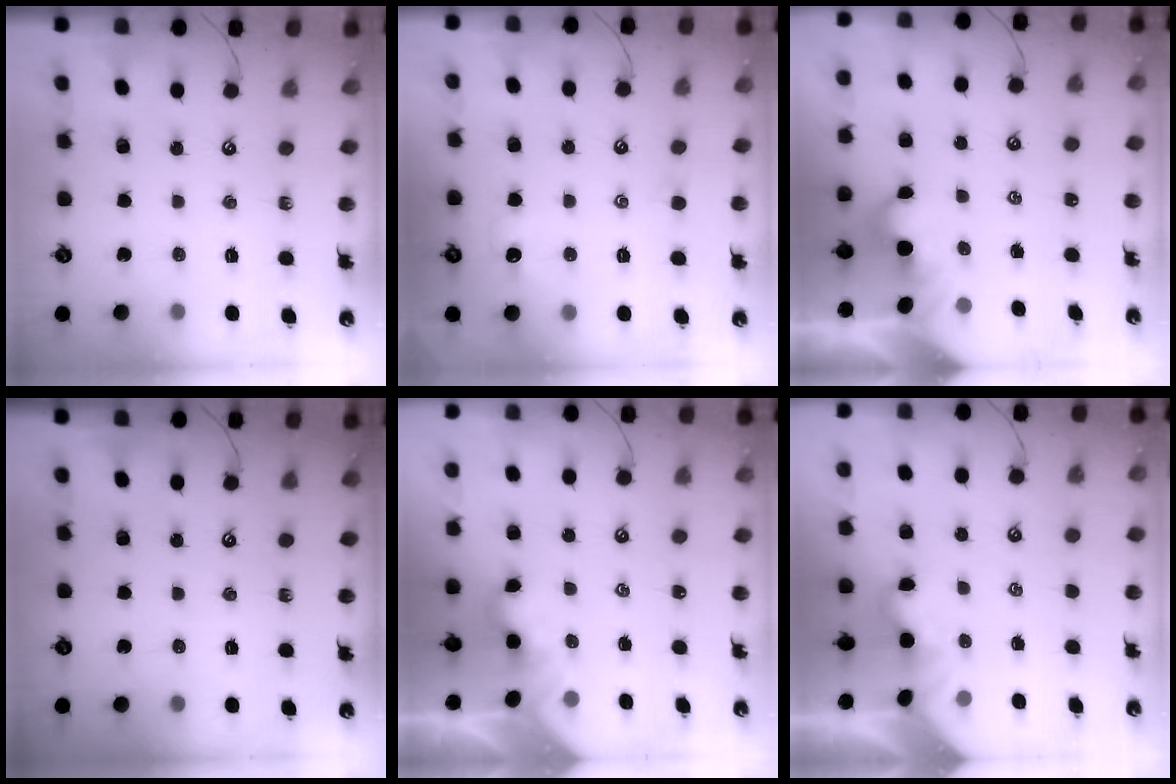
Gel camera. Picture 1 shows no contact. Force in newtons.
{"total": 1.2, "press": 0.9, "slide": 0.7}
{"total": 2.0, "press": 2.0, "slide": 0.2}
{"total": 0.0}
{"total": 2.4, "press": 2.4, "slide": 0.2}
{"total": 1.9, "press": 1.8, "slide": 0.6}